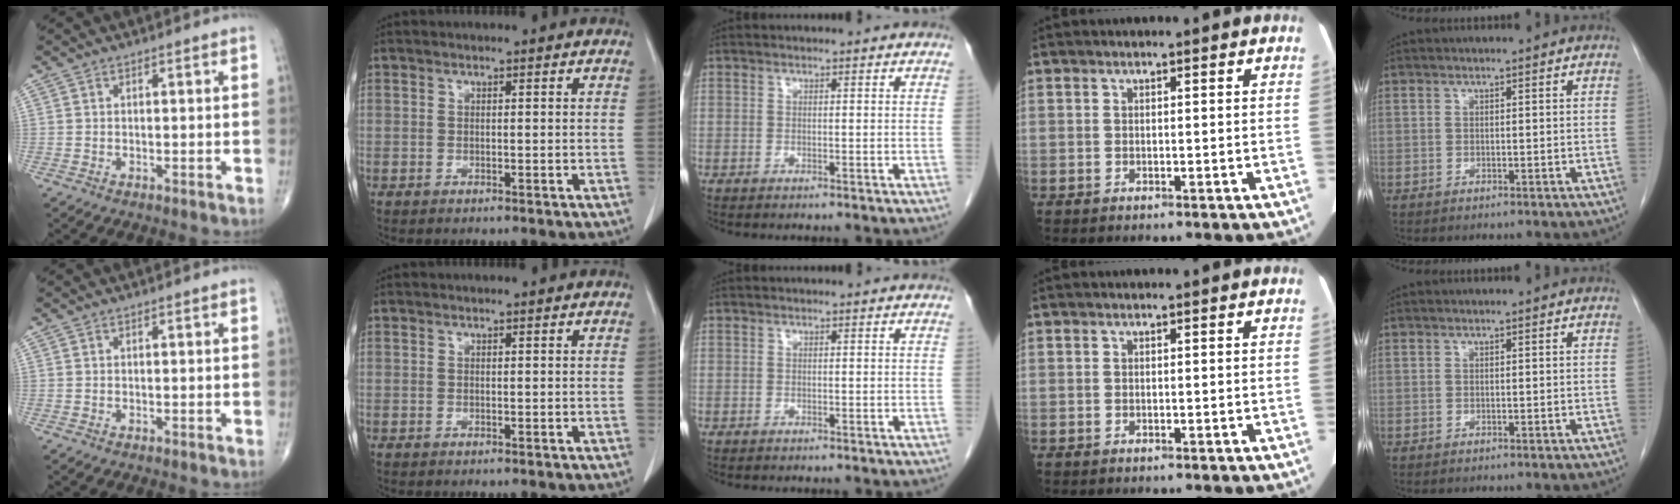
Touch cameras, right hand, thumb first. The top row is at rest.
{}